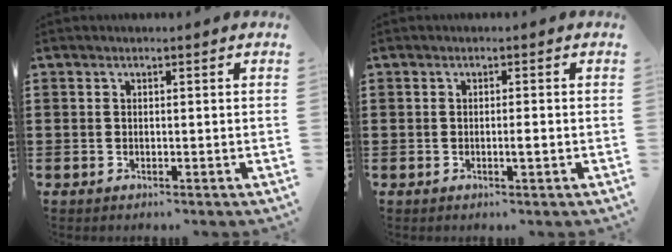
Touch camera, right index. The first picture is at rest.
{"total": 1.5, "force": [-0.4, 0.0, 1.4], "torque": [-0.023, -0.005, -0.008]}